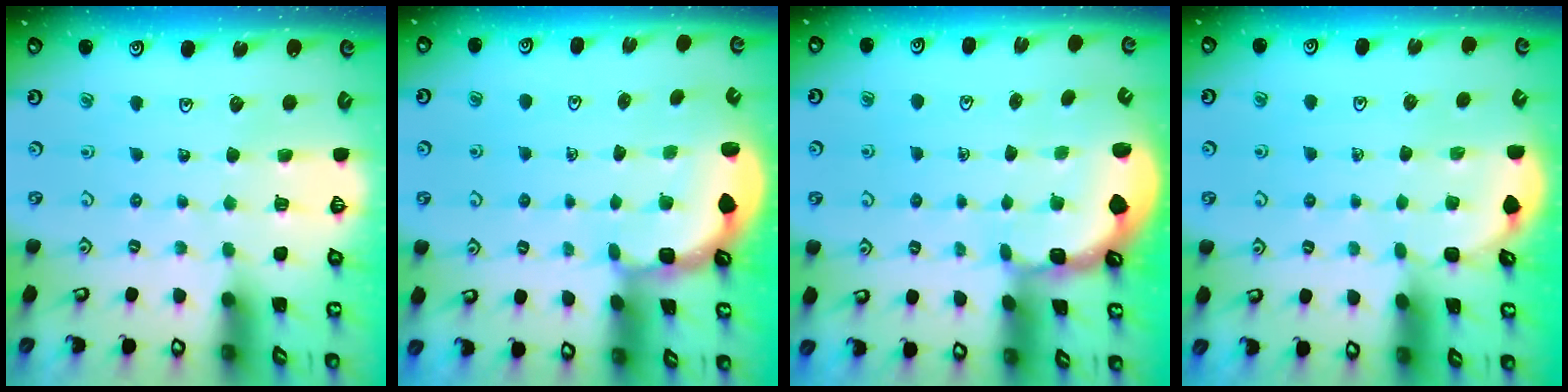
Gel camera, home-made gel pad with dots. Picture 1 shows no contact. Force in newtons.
{"total": 2.4, "press": 1.8, "slide": 1.7}
{"total": 1.2, "press": 1.1, "slide": 0.4}
{"total": 0.9, "press": 0.9, "slide": 0.1}